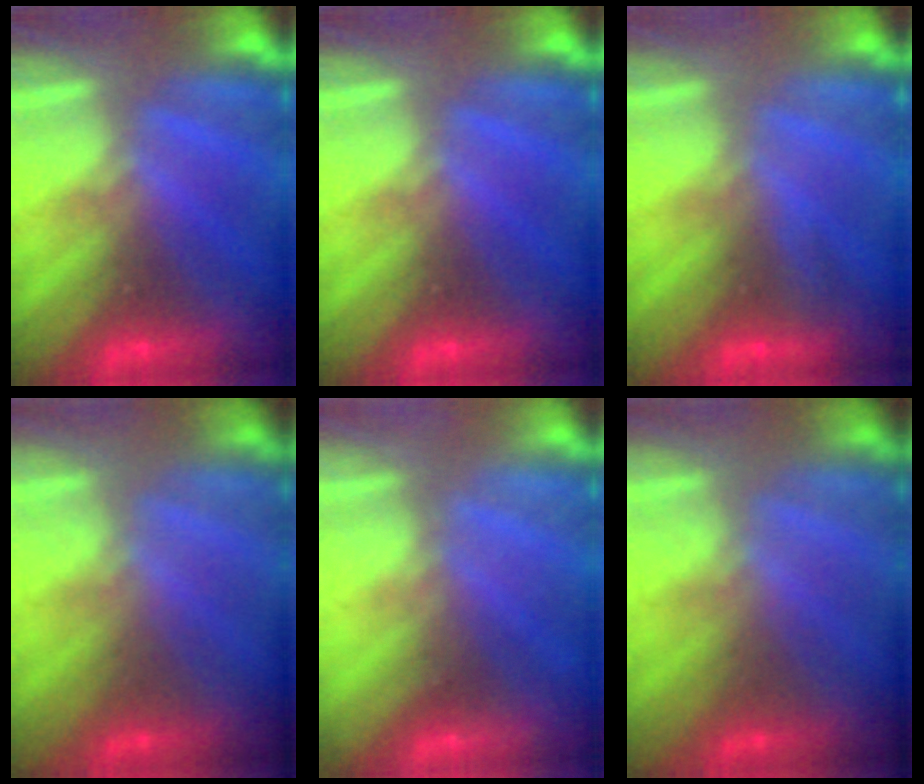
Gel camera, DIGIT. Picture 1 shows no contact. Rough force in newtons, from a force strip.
{"total": 0.0}
{"total": 3.0}
{"total": 1.4}
{"total": 2.0}
{"total": 1.4}